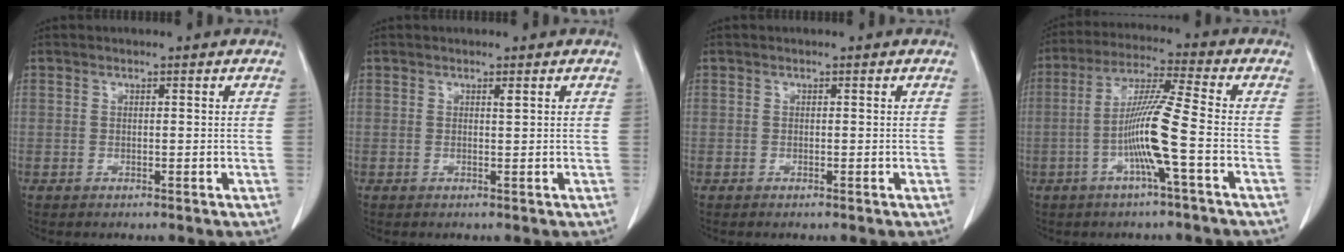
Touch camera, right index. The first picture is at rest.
{"total": 0.6, "force": [0.4, -0.1, 0.5], "torque": [-0.010, -0.003, 0.007]}
{"total": 0.0}
{"total": 9.9, "force": [-2.7, -1.0, 9.4], "torque": [-0.184, 0.002, -0.056]}